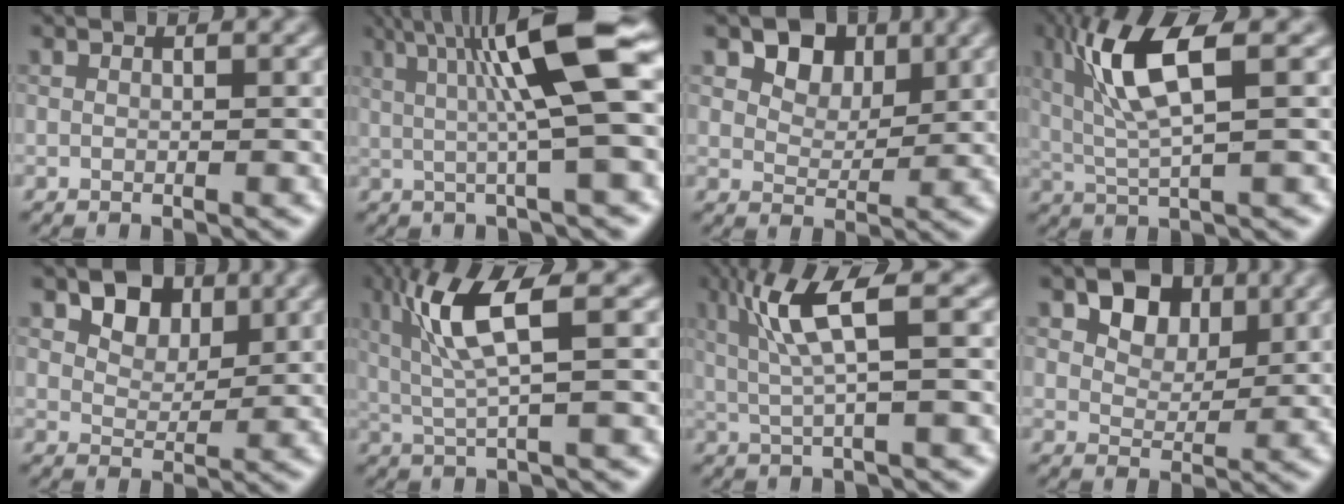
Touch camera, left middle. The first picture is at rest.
{"total": 9.5, "force": [1.9, 1.2, 9.2], "torque": [-0.142, 0.010, 0.035]}
{"total": 3.4, "force": [1.8, 2.5, 1.6], "torque": [-0.032, -0.007, 0.033]}
{"total": 6.3, "force": [1.7, 1.3, 5.9], "torque": [-0.129, 0.009, 0.043]}
{"total": 3.2, "force": [1.5, 2.3, 1.6], "torque": [-0.032, -0.001, 0.026]}
{"total": 5.6, "force": [1.3, 0.7, 5.4], "torque": [-0.119, 0.006, 0.034]}
{"total": 4.9, "force": [1.0, 0.4, 4.8], "torque": [-0.104, 0.008, 0.028]}
{"total": 4.1, "force": [1.8, 2.9, 2.2], "torque": [-0.037, -0.004, 0.028]}